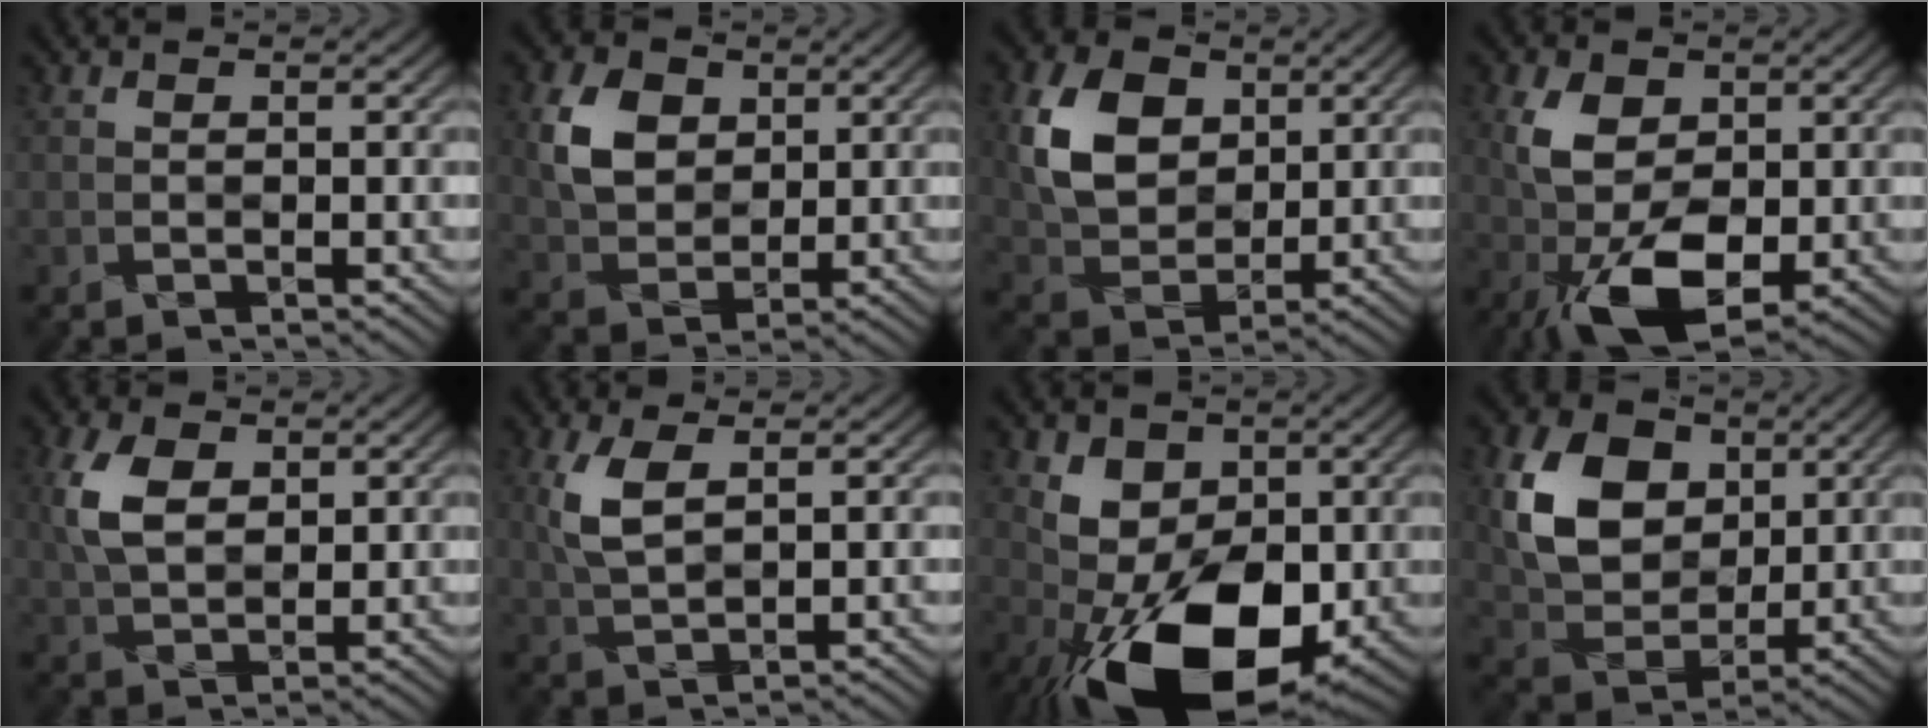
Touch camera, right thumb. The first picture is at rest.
{"total": 7.0, "force": [2.2, 5.2, 4.1], "torque": [-0.098, 0.003, 0.037]}
{"total": 9.8, "force": [2.7, 7.1, 6.1], "torque": [-0.144, 0.004, 0.043]}
{"total": 10.3, "force": [-0.8, 6.1, 8.2], "torque": [-0.172, 0.007, -0.029]}
{"total": 7.2, "force": [2.0, 4.6, 5.2], "torque": [-0.122, 0.006, 0.037]}
{"total": 5.5, "force": [1.5, 2.5, 4.7], "torque": [-0.114, 0.006, 0.026]}
{"total": 14.3, "force": [-2.8, 8.3, 11.3], "torque": [-0.175, -0.014, -0.061]}
{"total": 11.0, "force": [3.0, 8.2, 6.6], "torque": [-0.152, 0.003, 0.048]}